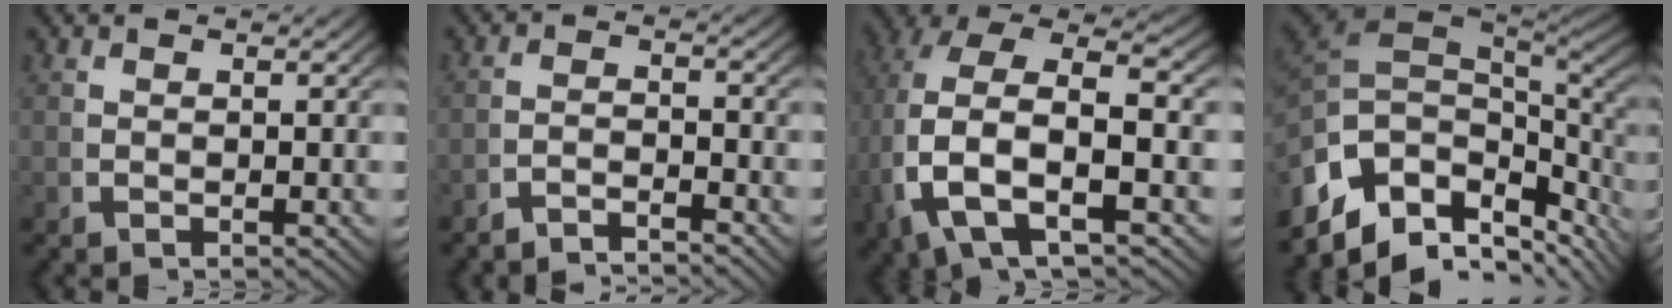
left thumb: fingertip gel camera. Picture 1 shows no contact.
{"total": 3.1, "force": [-3.1, 0.2, 0.3], "torque": [0.008, -0.004, -0.060]}
{"total": 11.9, "force": [-0.2, 7.3, 9.4], "torque": [-0.222, -0.046, 0.018]}
{"total": 17.0, "force": [-3.4, 12.1, 11.5], "torque": [-0.238, -0.054, -0.024]}